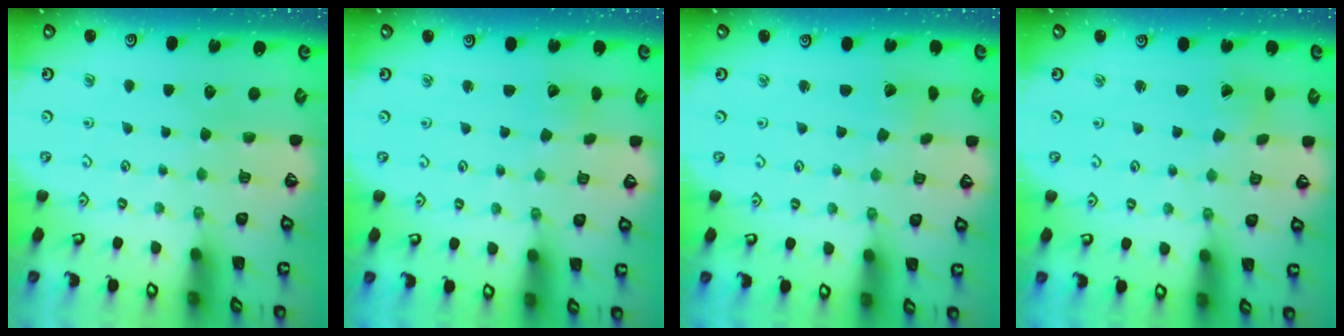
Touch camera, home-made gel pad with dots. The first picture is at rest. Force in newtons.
{"total": 2.6, "press": 2.6, "slide": 0.4}
{"total": 2.4, "press": 2.4, "slide": 0.1}
{"total": 1.5, "press": 1.5, "slide": 0.1}